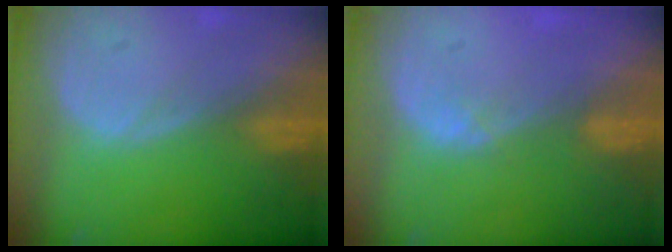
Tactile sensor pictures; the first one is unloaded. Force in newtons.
{"total": 1.3, "press": 1.1, "slide": 0.8}